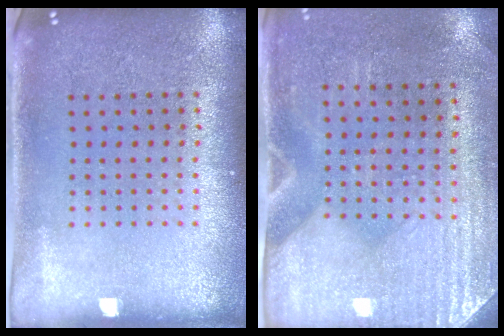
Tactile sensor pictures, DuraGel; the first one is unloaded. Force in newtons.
{"total": 3.0, "press": 2.6, "slide": 1.5}